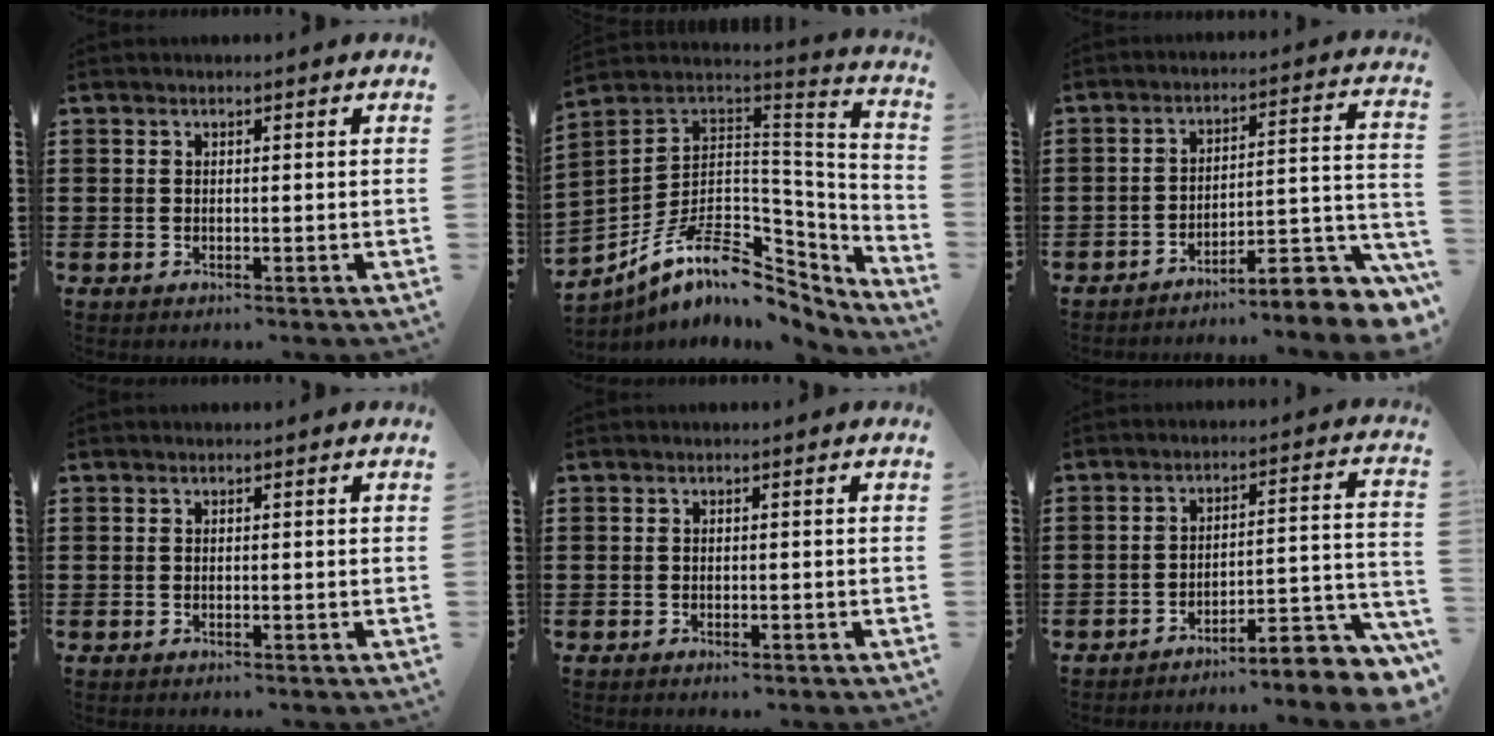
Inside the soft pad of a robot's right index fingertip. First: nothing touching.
{"total": 12.6, "force": [-5.9, 7.0, 8.6], "torque": [-0.163, 0.000, -0.105]}
{"total": 7.4, "force": [-5.9, 1.2, 4.3], "torque": [-0.052, -0.005, -0.114]}
{"total": 0.0}
{"total": 0.7, "force": [-0.6, 0.3, 0.3], "torque": [-0.008, -0.002, -0.011]}
{"total": 6.1, "force": [-5.3, 0.6, 3.0], "torque": [-0.044, -0.010, -0.103]}